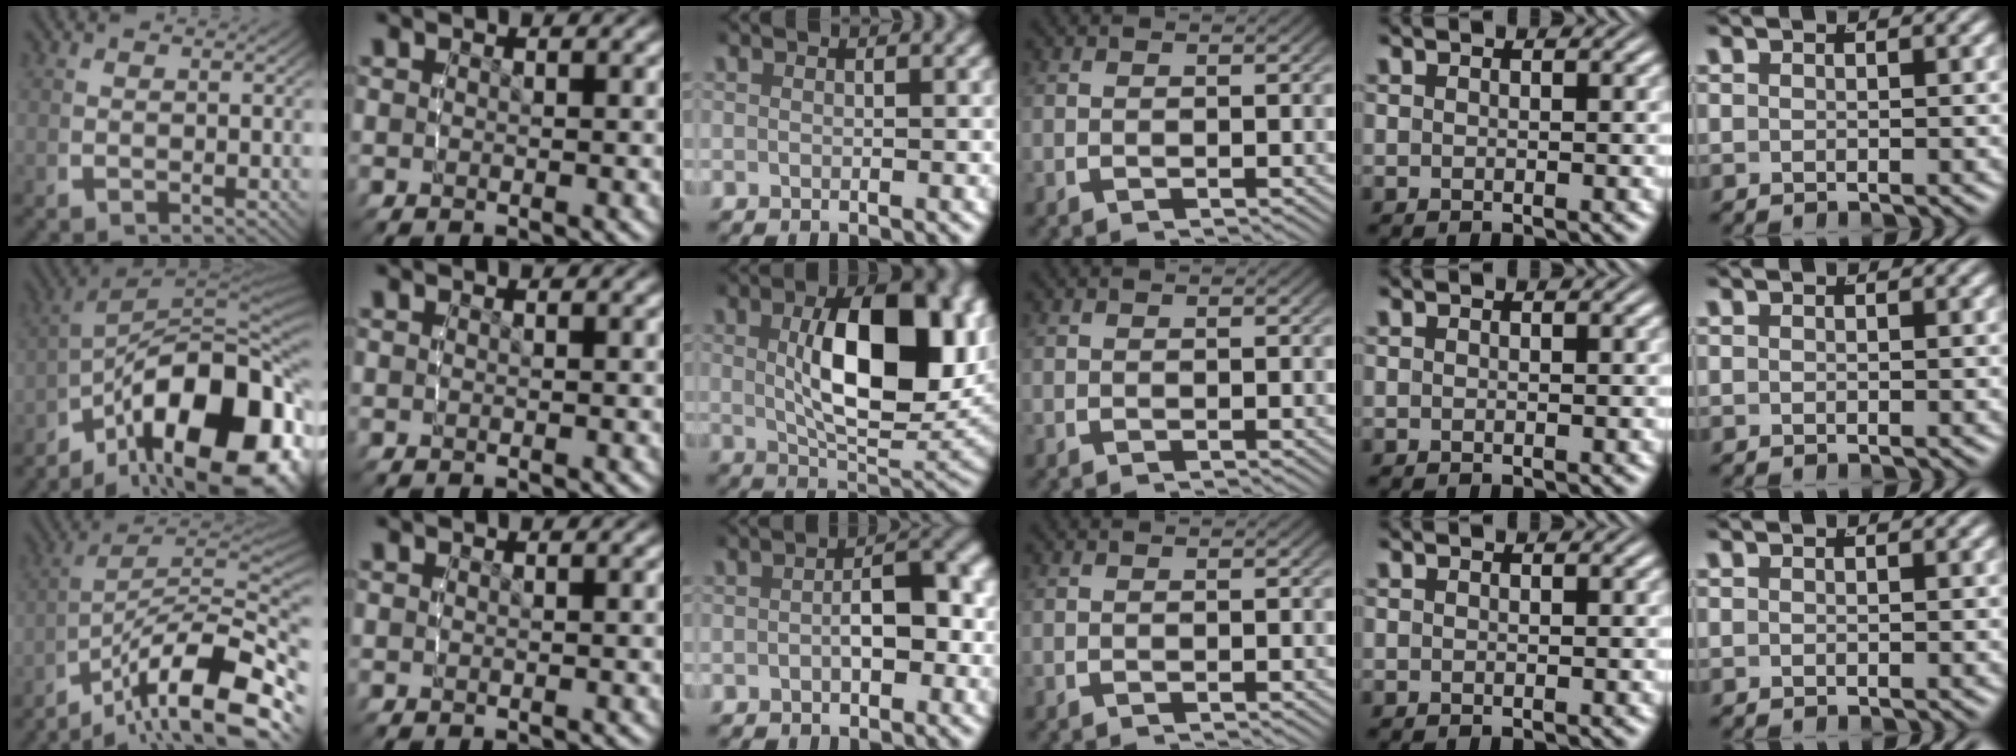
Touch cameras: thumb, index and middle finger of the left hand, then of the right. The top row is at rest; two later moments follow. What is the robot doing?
{"motion": "lift_and_place", "object": "glue stick"}